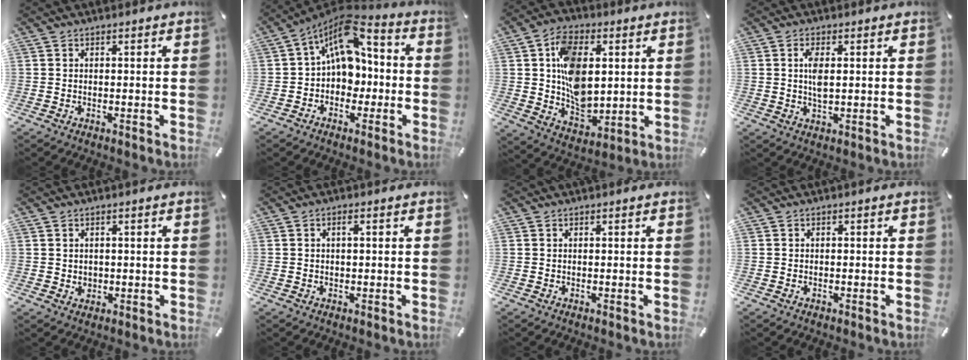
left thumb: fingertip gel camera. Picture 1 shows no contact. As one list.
[{"total": 12.1, "force": [2.5, 8.9, 7.8], "torque": [-0.134, -0.021, 0.046]}, {"total": 14.0, "force": [2.5, 10.0, 9.5], "torque": [-0.165, 0.005, 0.049]}, {"total": 4.2, "force": [0.7, 1.7, 3.8], "torque": [-0.086, -0.005, 0.003]}, {"total": 1.8, "force": [0.4, 1.7, 0.4], "torque": [0.000, 0.001, 0.005]}, {"total": 1.4, "force": [0.2, 0.7, 1.2], "torque": [-0.024, 0.006, 0.001]}, {"total": 0.0}, {"total": 0.5, "force": [-0.3, 0.4, 0.2], "torque": [-0.002, 0.002, -0.008]}]